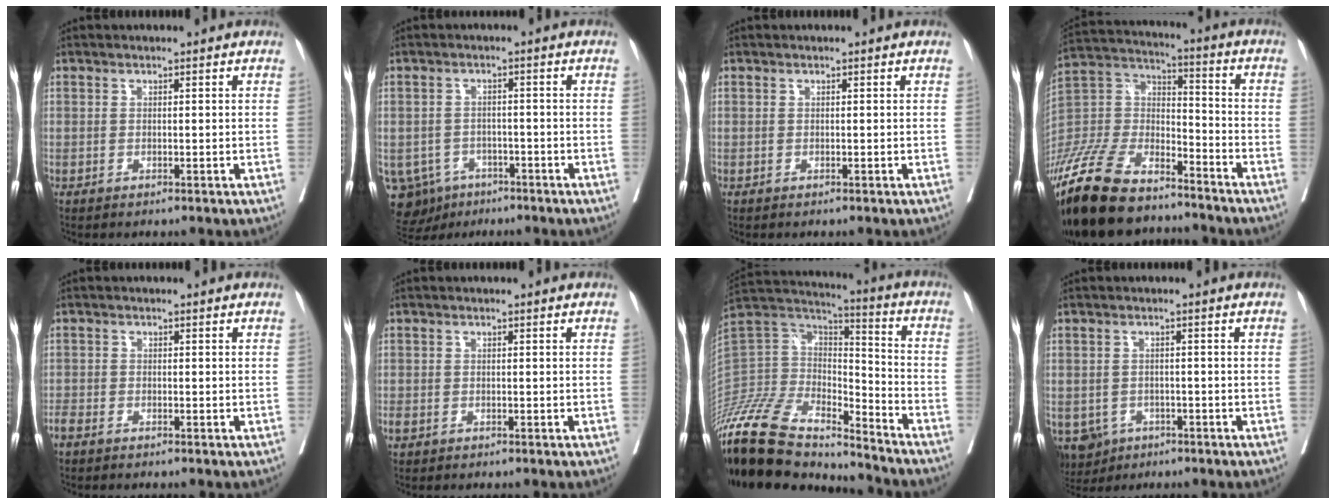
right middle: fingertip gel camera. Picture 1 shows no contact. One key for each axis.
{"total": 9.3, "fx": -5.1, "fy": 7.4, "fz": 2.4, "tx": -0.063, "ty": 0.001, "tz": -0.067}
{"total": 0.0}
{"total": 22.7, "fx": -18.3, "fy": 7.6, "fz": 11.0, "tx": -0.272, "ty": -0.015, "tz": -0.338}
{"total": 2.4, "fx": -2.0, "fy": 0.8, "fz": 1.0, "tx": -0.024, "ty": -0.005, "tz": -0.035}
{"total": 1.0, "fx": -0.6, "fy": 0.7, "fz": 0.5, "tx": -0.017, "ty": 0.000, "tz": -0.009}
{"total": 24.3, "fx": -21.1, "fy": 6.8, "fz": 10.1, "tx": -0.242, "ty": 0.003, "tz": -0.378}
{"total": 5.8, "fx": -3.3, "fy": 4.6, "fz": 1.5, "tx": -0.027, "ty": 0.001, "tz": -0.046}